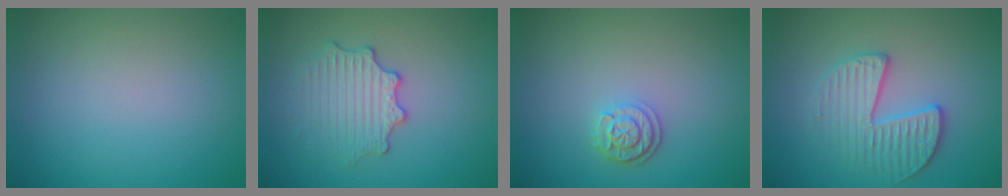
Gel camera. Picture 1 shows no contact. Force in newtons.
{"total": 2.9, "press": 2.8, "slide": 0.9}
{"total": 2.4, "press": 2.1, "slide": 1.3}
{"total": 3.4, "press": 3.2, "slide": 1.1}